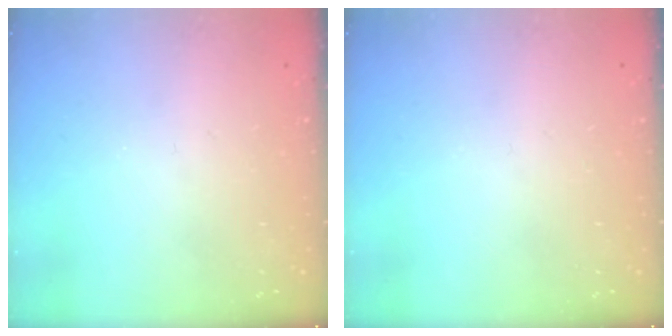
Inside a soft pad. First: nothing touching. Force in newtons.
{"total": 0.0}